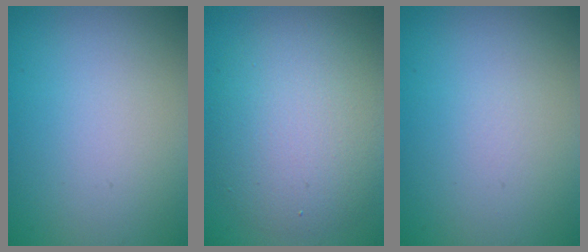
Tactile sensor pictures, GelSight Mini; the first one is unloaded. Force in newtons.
{"total": 6.9, "press": 6.9, "slide": 0.5}
{"total": 0.0}